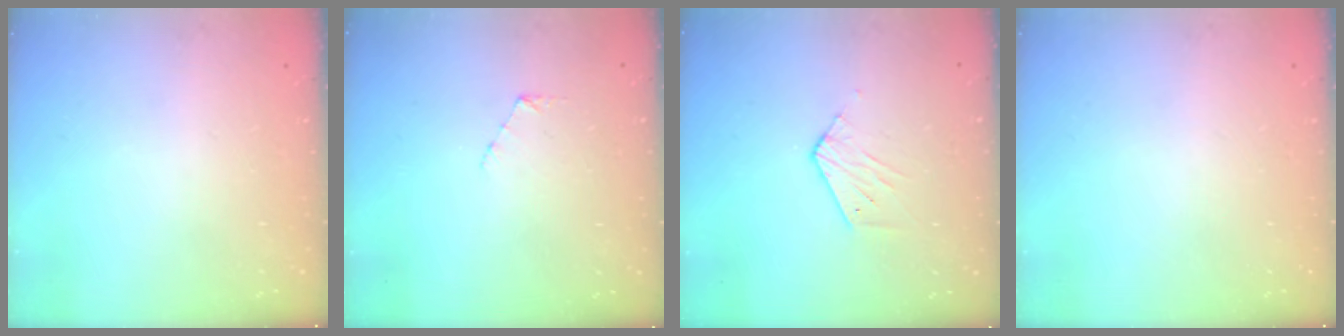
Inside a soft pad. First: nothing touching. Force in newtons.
{"total": 3.2, "press": 3.2, "slide": 0.1}
{"total": 4.9, "press": 4.8, "slide": 0.4}
{"total": 0.0}